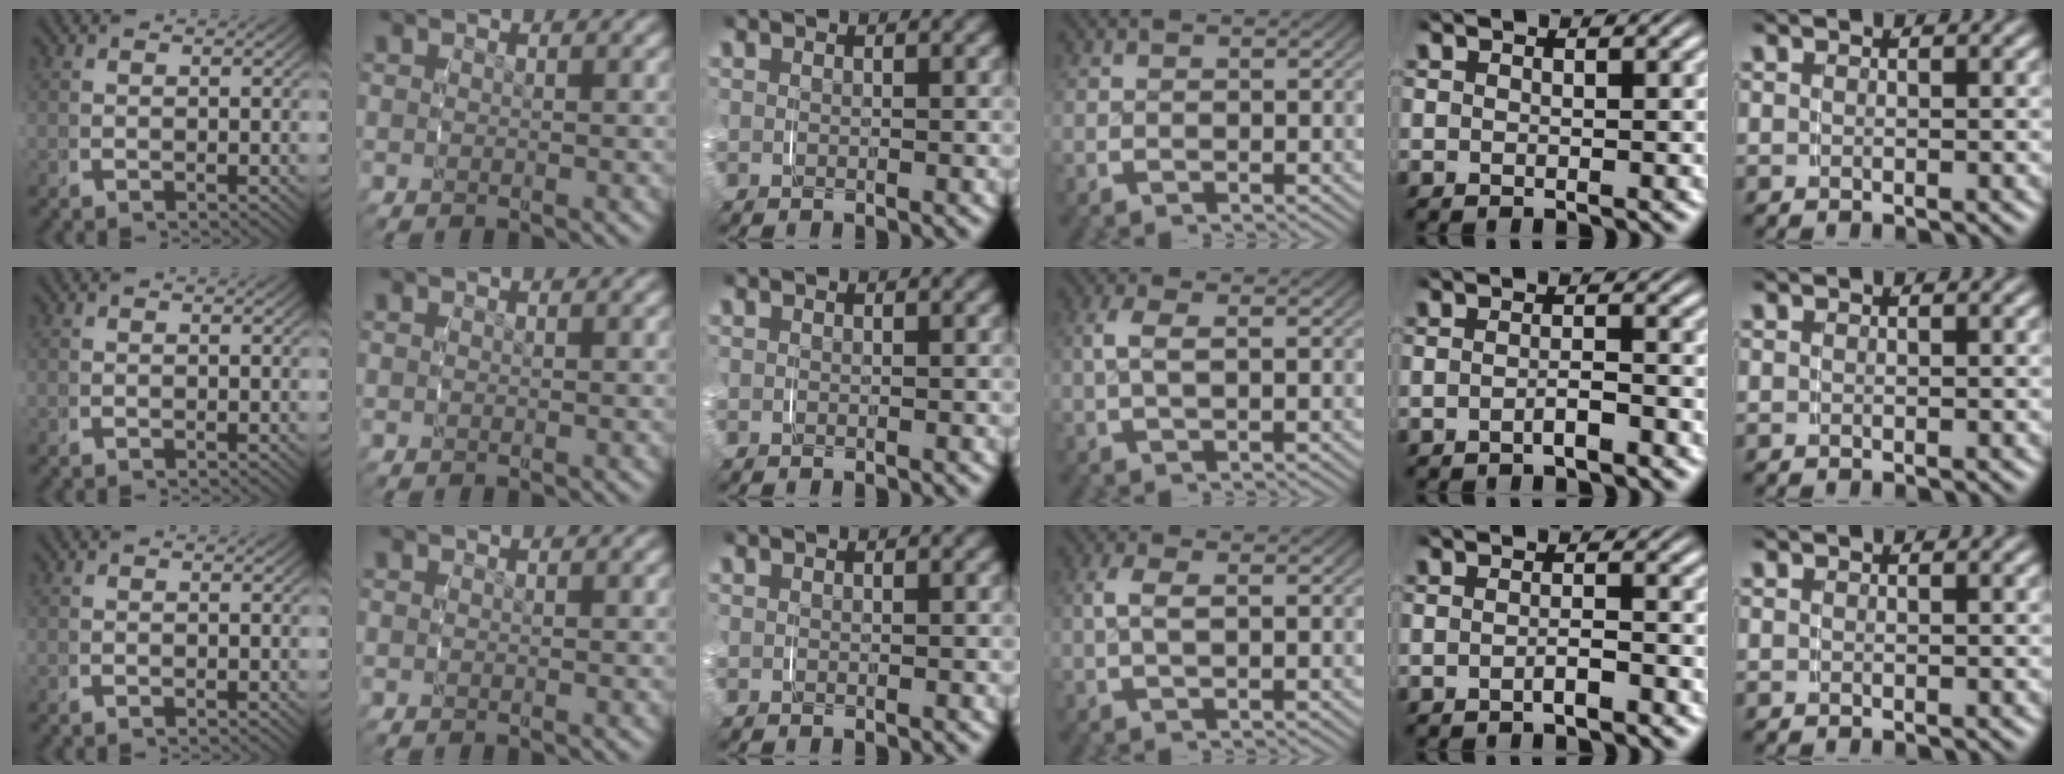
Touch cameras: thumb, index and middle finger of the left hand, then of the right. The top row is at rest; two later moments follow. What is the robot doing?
{"motion": "grasp_and_lifting", "object": "toothpaste"}